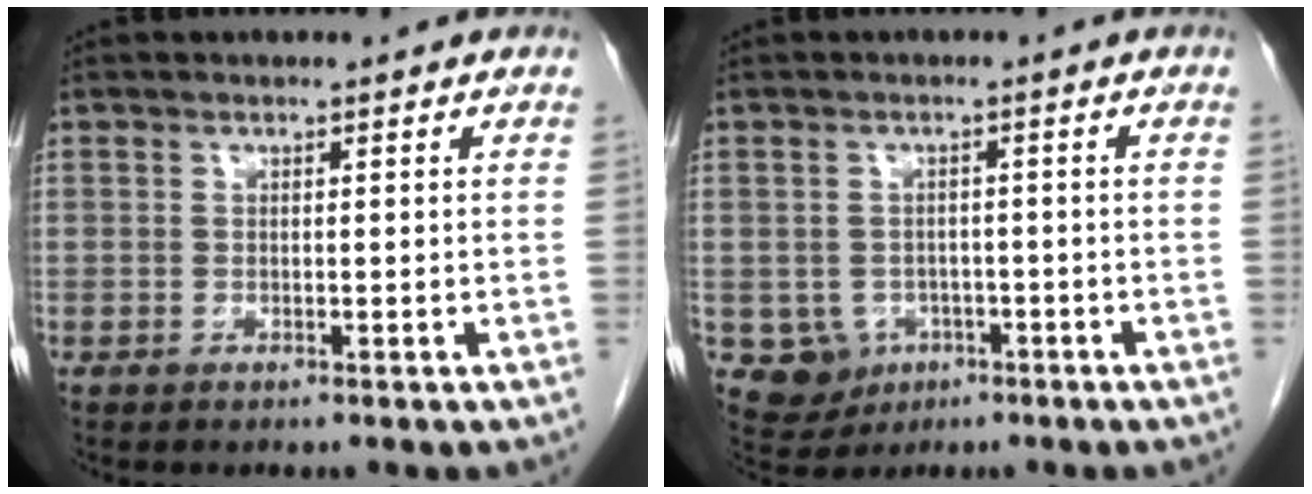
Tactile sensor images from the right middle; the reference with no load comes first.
{"total": 4.7, "force": [-1.6, 4.4, 0.7], "torque": [-0.010, 0.006, -0.017]}